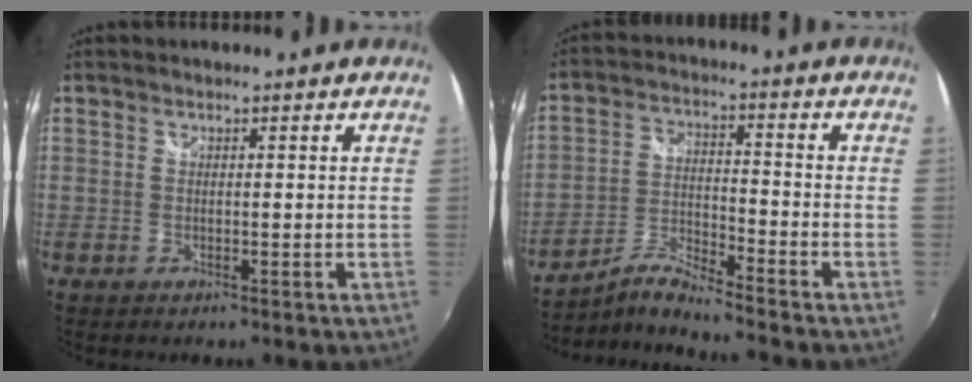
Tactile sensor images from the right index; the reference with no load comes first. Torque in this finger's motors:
{"motor_torque": [0.20, -0.21, 0.03, 0.00]}